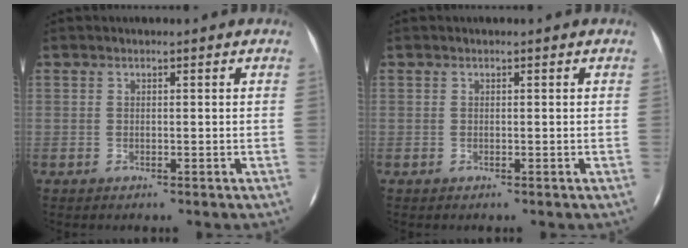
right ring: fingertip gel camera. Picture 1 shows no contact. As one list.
[{"total": 0.0}]